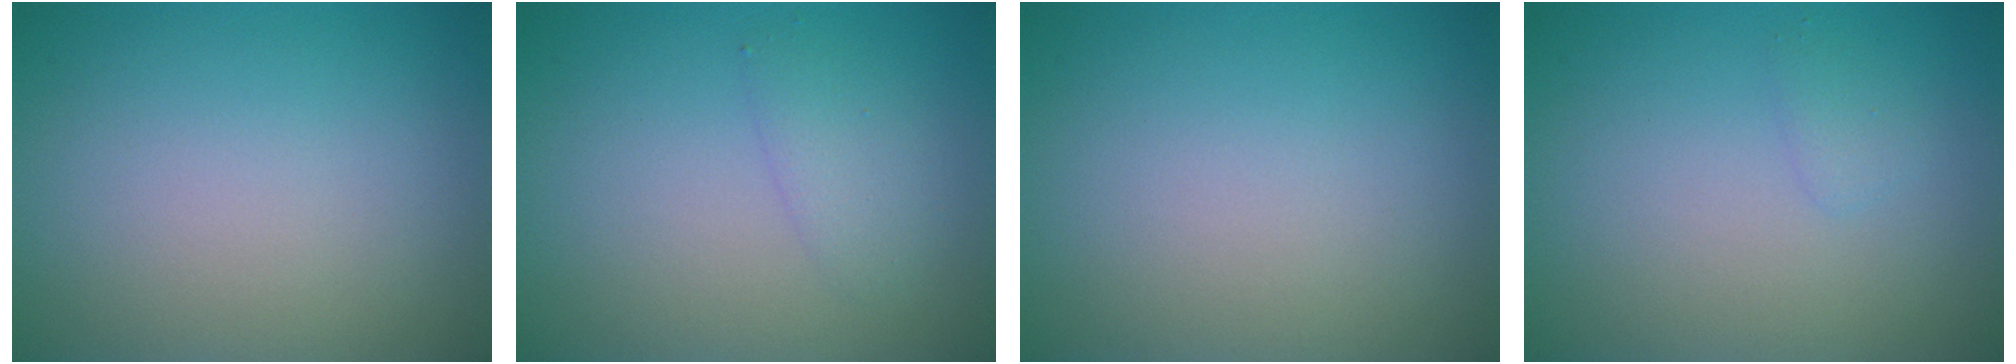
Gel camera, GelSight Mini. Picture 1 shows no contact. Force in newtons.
{"total": 1.5, "press": 1.5, "slide": 0.1}
{"total": 0.0}
{"total": 0.8, "press": 0.8, "slide": 0.0}